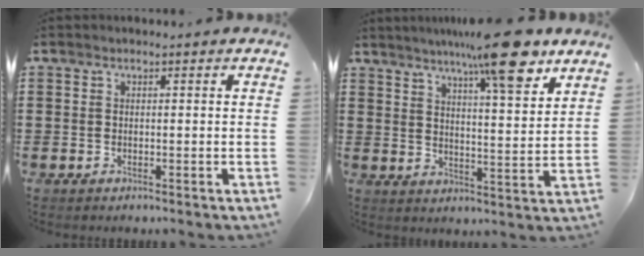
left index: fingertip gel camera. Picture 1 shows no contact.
{"total": 11.8, "force": [8.7, 1.6, 7.8], "torque": [-0.123, -0.037, 0.142]}